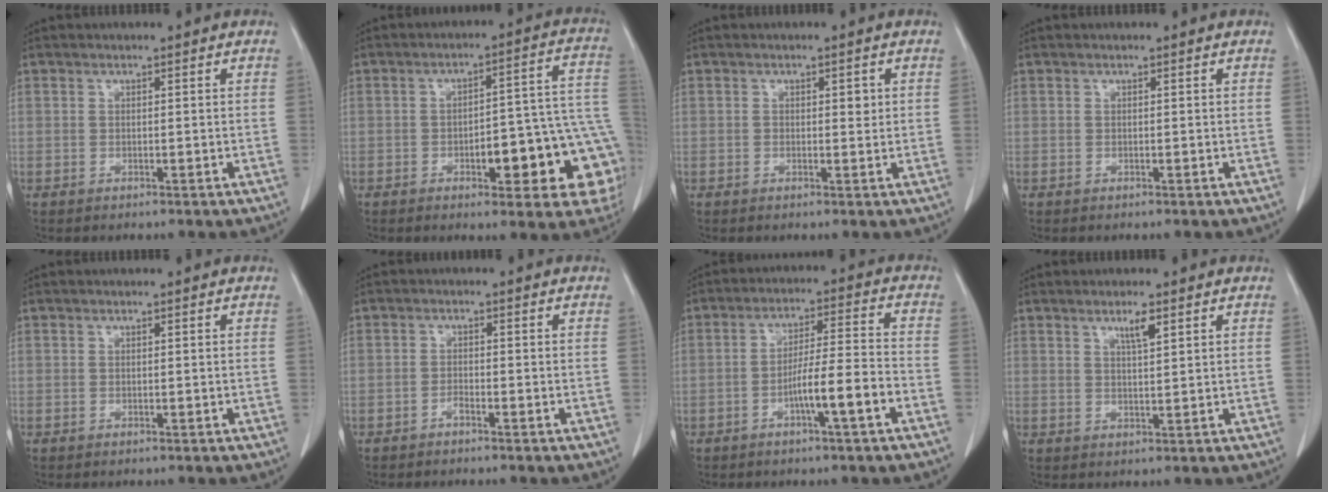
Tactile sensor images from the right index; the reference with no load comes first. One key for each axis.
{"total": 16.6, "fx": -5.1, "fy": 5.1, "fz": 14.9, "tx": -0.102, "ty": 0.047, "tz": -0.050}
{"total": 1.3, "fx": 0.2, "fy": 0.7, "fz": 1.1, "tx": -0.013, "ty": 0.001, "tz": 0.003}
{"total": 0.0}
{"total": 0.0}
{"total": 1.0, "fx": -0.9, "fy": 0.2, "fz": 0.5, "tx": -0.008, "ty": 0.004, "tz": -0.015}
{"total": 8.1, "fx": -3.5, "fy": -0.1, "fz": 7.3, "tx": -0.125, "ty": 0.010, "tz": -0.059}
{"total": 2.7, "fx": 1.6, "fy": 0.1, "fz": 2.1, "tx": -0.041, "ty": -0.003, "tz": 0.029}